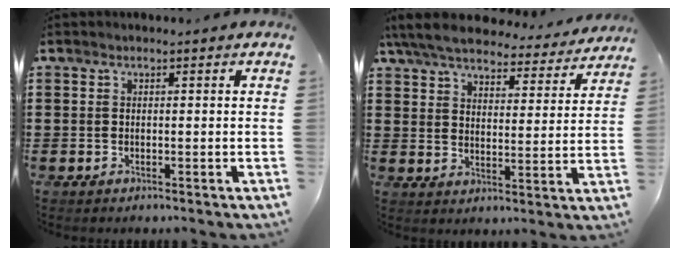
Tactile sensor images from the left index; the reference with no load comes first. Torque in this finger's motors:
{"motor_torque": [2.14, 0.00, 0.93, 0.21]}